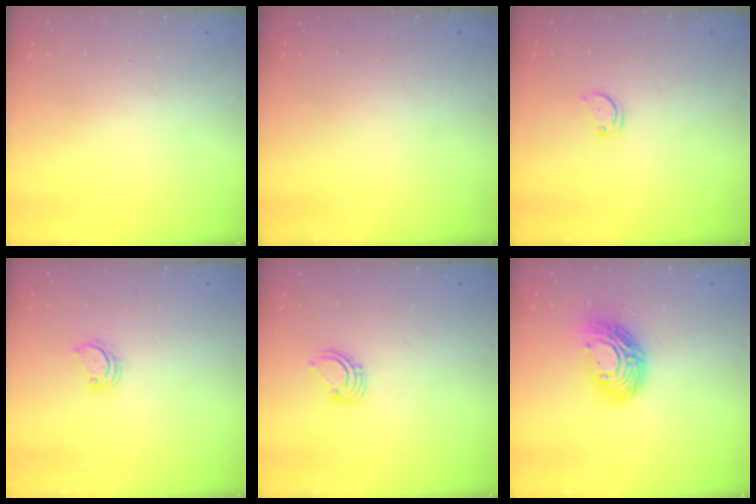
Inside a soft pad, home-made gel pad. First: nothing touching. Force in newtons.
{"total": 0.0}
{"total": 2.3, "press": 2.3, "slide": 0.4}
{"total": 2.8, "press": 2.8, "slide": 0.2}
{"total": 2.9, "press": 2.9, "slide": 0.2}
{"total": 12.9, "press": 12.9, "slide": 1.2}